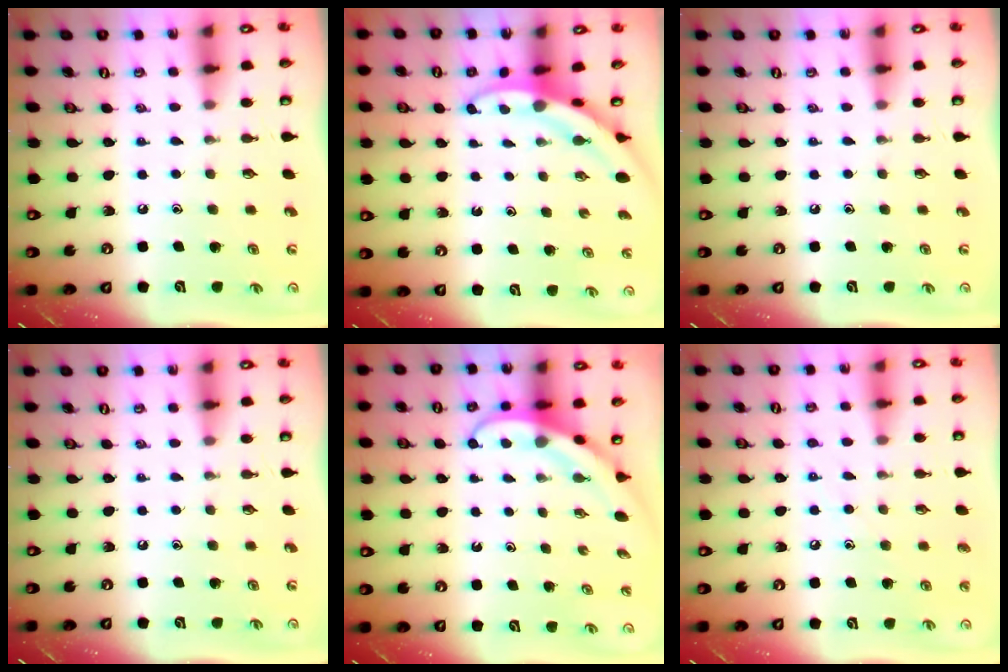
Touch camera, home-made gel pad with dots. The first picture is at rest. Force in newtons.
{"total": 3.3, "press": 3.3, "slide": 0.2}
{"total": 0.0}
{"total": 0.0}
{"total": 3.9, "press": 3.9, "slide": 0.3}
{"total": 7.0, "press": 7.0, "slide": 0.4}